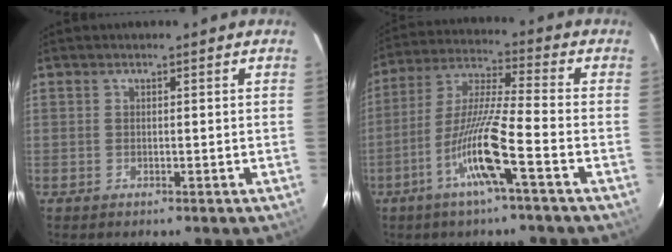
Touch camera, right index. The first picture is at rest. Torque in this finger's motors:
{"motor_torque": [1.71, -0.43, 1.00, 0.13]}